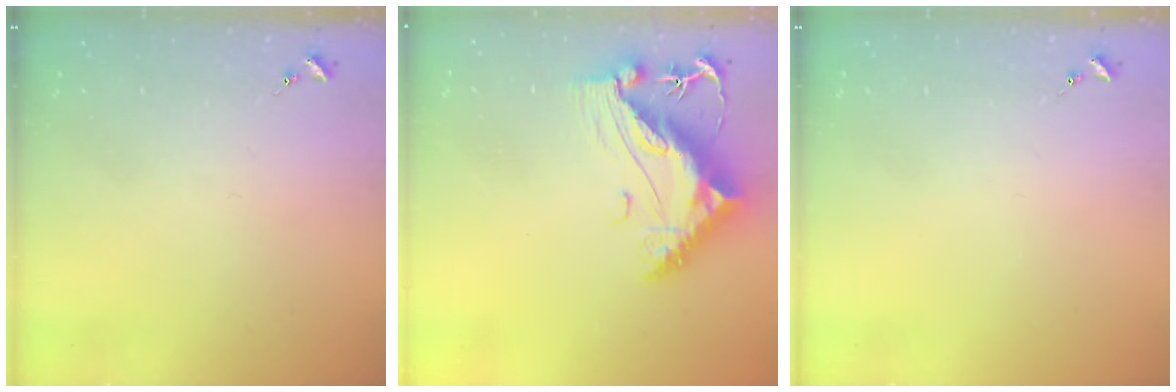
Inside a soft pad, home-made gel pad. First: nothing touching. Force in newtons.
{"total": 13.5, "press": 13.4, "slide": 1.3}
{"total": 0.0}